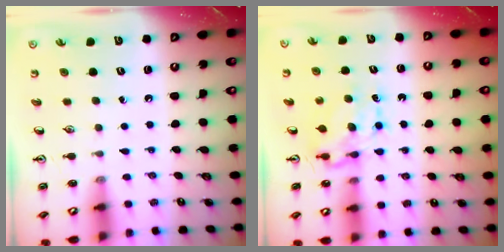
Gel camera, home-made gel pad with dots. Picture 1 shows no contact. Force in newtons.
{"total": 7.0, "press": 7.0, "slide": 0.6}